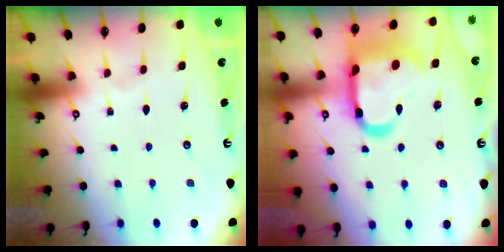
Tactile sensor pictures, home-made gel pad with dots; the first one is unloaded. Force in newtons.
{"total": 21.6, "press": 21.5, "slide": 1.9}